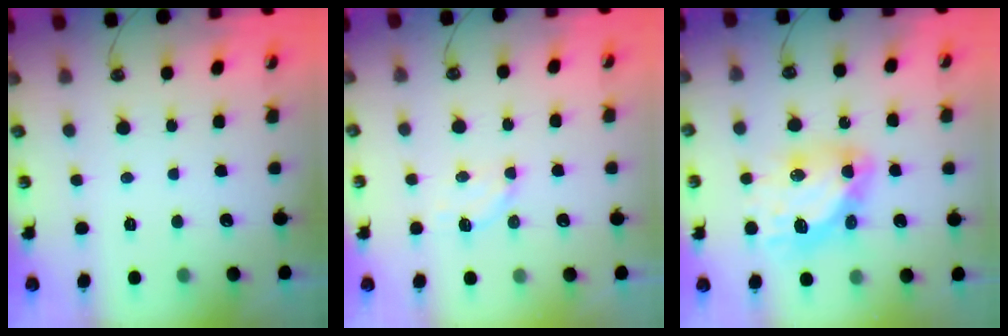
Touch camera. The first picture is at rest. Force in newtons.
{"total": 3.6, "press": 3.6, "slide": 0.8}
{"total": 12.9, "press": 12.8, "slide": 1.3}